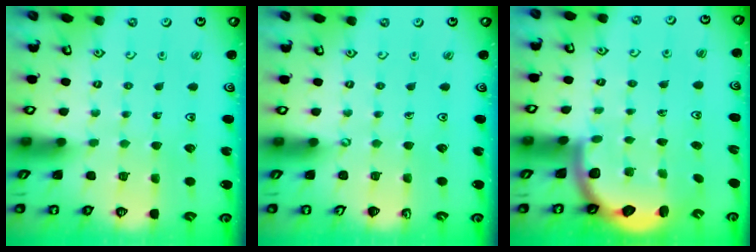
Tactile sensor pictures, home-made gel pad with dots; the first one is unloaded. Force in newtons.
{"total": 0.0}
{"total": 2.7, "press": 2.4, "slide": 1.2}